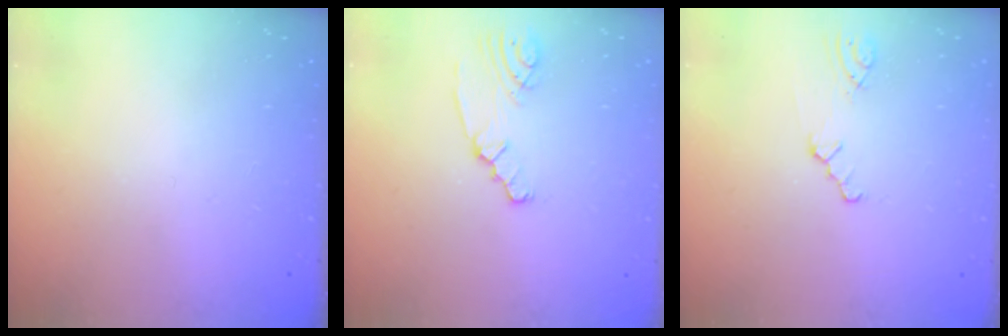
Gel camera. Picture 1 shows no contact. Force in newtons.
{"total": 2.3, "press": 2.3, "slide": 0.2}
{"total": 1.3, "press": 1.3, "slide": 0.3}